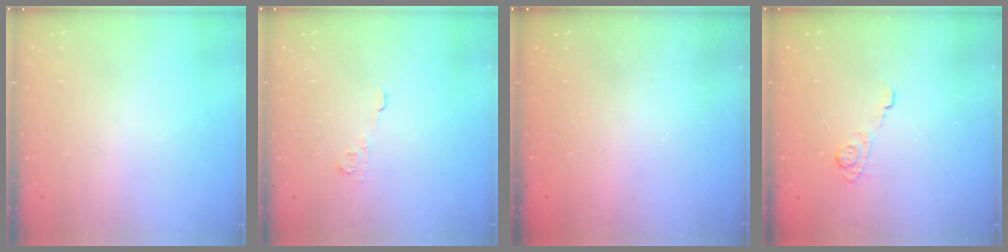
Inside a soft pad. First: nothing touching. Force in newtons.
{"total": 4.9, "press": 4.9, "slide": 0.2}
{"total": 2.3, "press": 2.2, "slide": 0.8}
{"total": 4.2, "press": 3.8, "slide": 1.6}